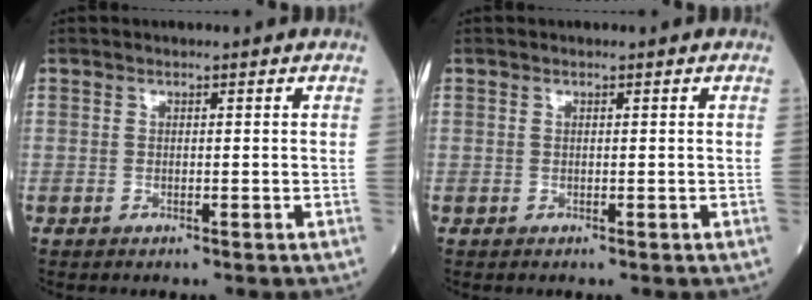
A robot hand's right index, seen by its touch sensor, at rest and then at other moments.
{"total": 0.0}